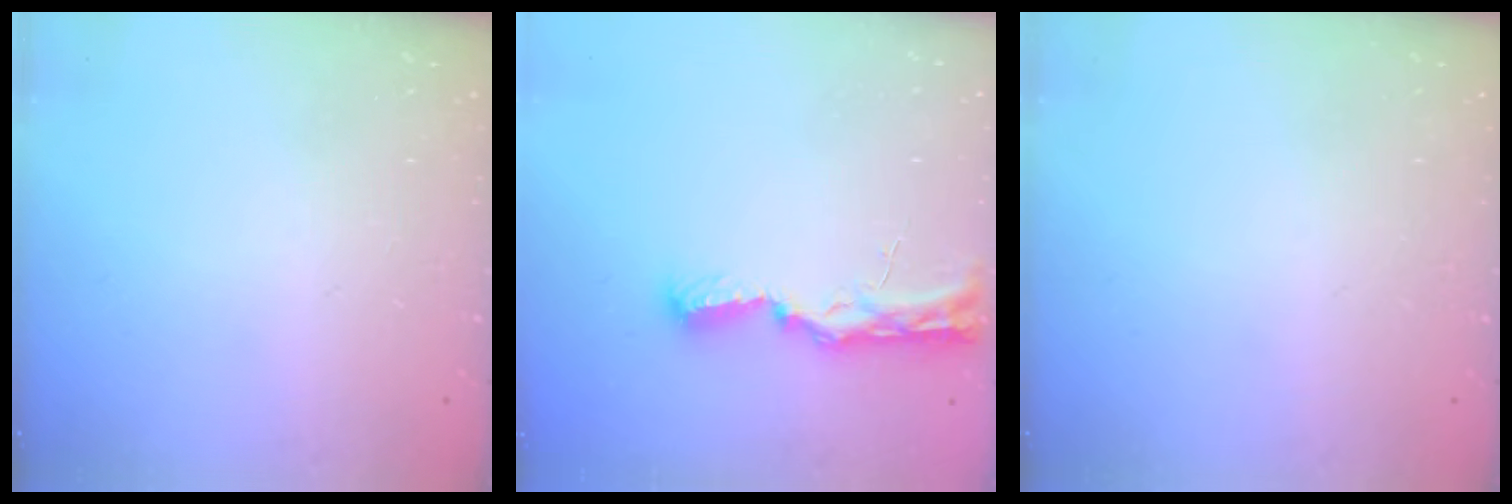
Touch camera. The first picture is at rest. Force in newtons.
{"total": 8.9, "press": 8.9, "slide": 1.3}
{"total": 0.0}